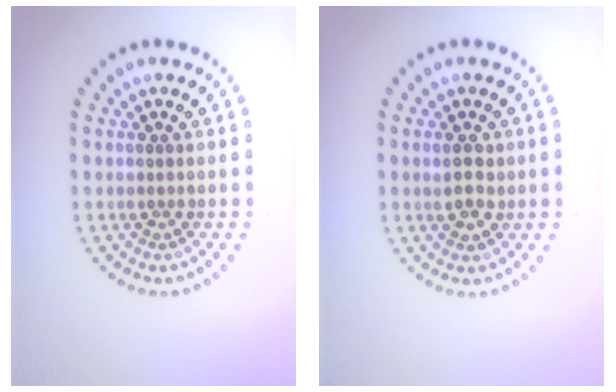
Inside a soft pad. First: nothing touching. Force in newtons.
{"total": 2.1, "press": 2.0, "slide": 0.4}